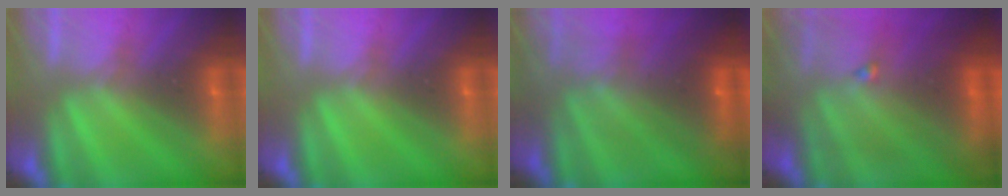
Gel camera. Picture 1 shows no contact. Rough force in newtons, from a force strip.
{"total": 0.0}
{"total": 8.7}
{"total": 7.6}